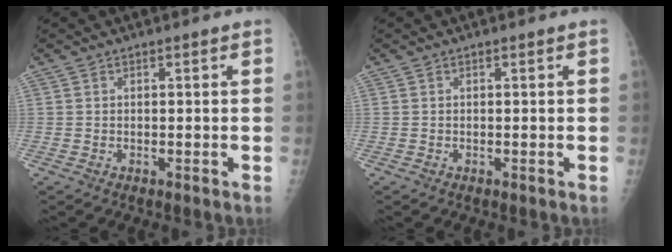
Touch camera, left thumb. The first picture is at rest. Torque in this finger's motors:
{"motor_torque": [0.00, 0.00, 0.00, 0.00, 0.00]}